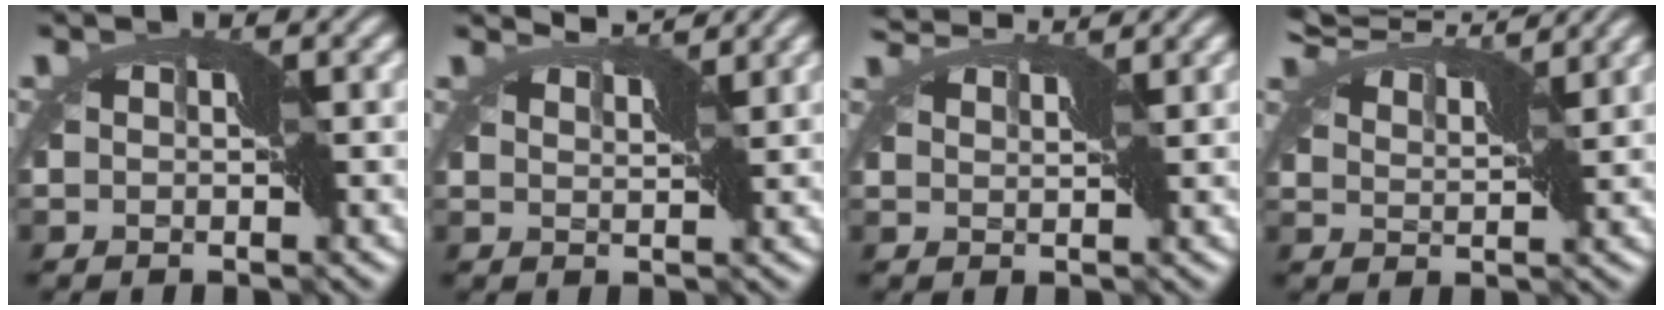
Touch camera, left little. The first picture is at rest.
{"total": 2.6, "force": [2.5, 0.2, 0.5], "torque": [-0.017, 0.006, 0.042]}
{"total": 3.8, "force": [3.6, 0.4, 1.2], "torque": [-0.037, 0.017, 0.048]}
{"total": 7.7, "force": [6.8, 1.4, 3.3], "torque": [-0.079, 0.021, 0.090]}